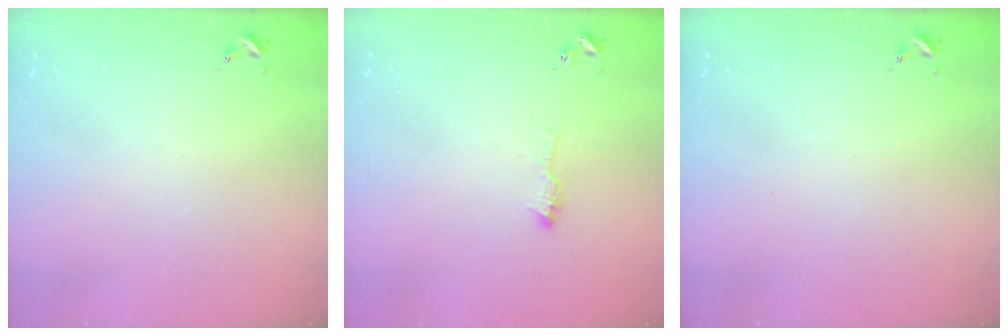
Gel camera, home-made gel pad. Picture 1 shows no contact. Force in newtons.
{"total": 6.0, "press": 5.9, "slide": 0.7}
{"total": 0.0}